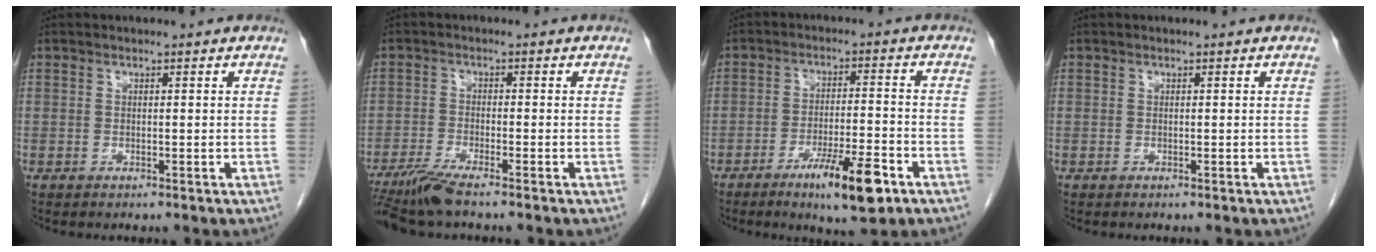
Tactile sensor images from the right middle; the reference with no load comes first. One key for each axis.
{"total": 5.2, "fx": -4.3, "fy": -0.4, "fz": 3.0, "tx": -0.056, "ty": -0.018, "tz": -0.083}
{"total": 9.5, "fx": -5.4, "fy": 1.1, "fz": 7.7, "tx": -0.127, "ty": -0.013, "tz": -0.085}
{"total": 0.0}